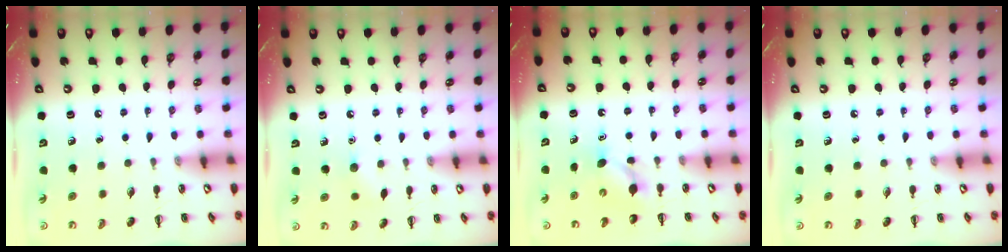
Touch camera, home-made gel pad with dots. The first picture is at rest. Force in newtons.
{"total": 5.1, "press": 5.0, "slide": 1.1}
{"total": 3.8, "press": 3.6, "slide": 1.2}
{"total": 0.0}